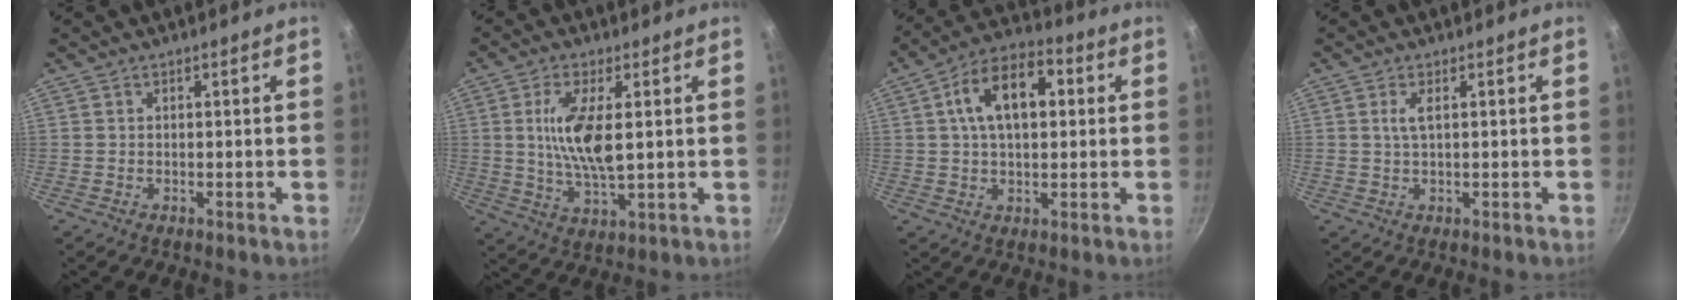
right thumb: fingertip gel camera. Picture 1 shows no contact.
{"total": 10.8, "force": [1.7, 3.9, 9.9], "torque": [-0.191, -0.009, 0.035]}
{"total": 13.6, "force": [2.9, 7.8, 10.7], "torque": [-0.149, 0.023, 0.034]}
{"total": 2.5, "force": [0.7, 0.8, 2.3], "torque": [-0.049, 0.001, 0.017]}